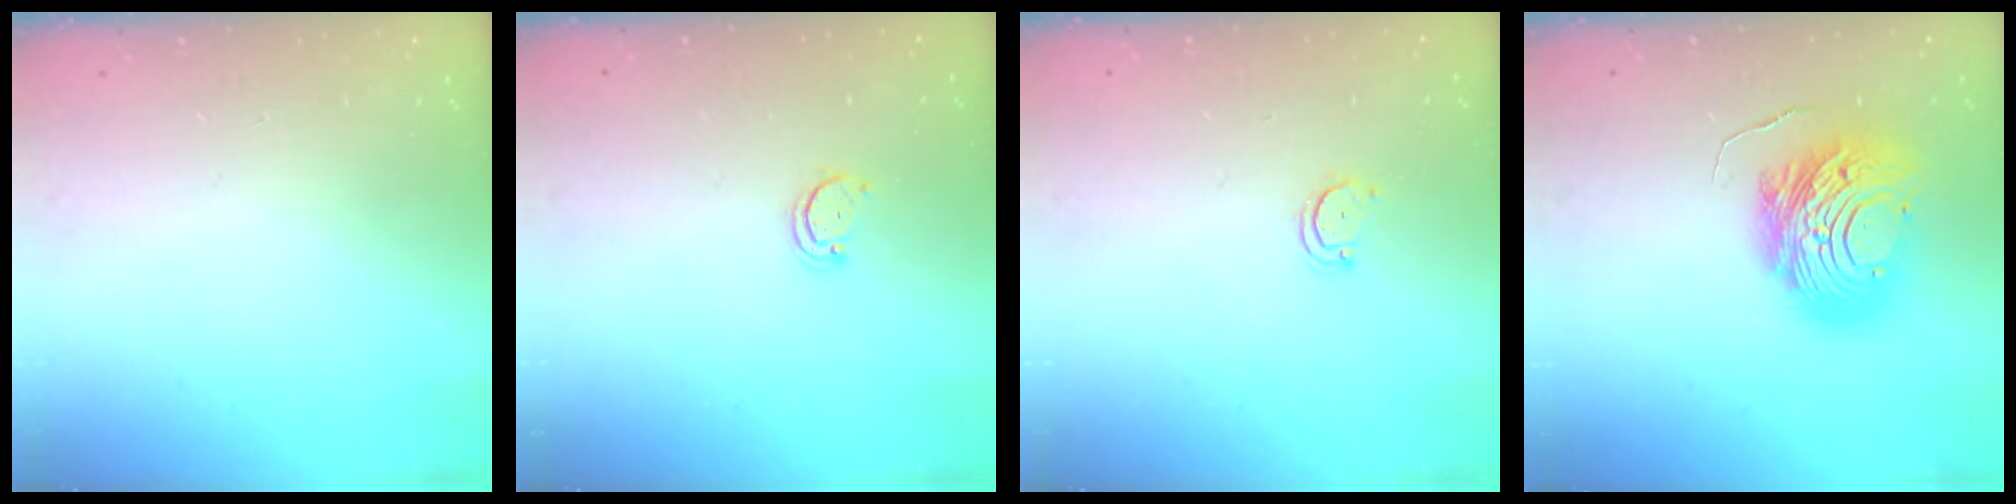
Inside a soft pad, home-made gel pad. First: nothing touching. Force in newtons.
{"total": 1.9, "press": 1.9, "slide": 0.2}
{"total": 3.0, "press": 3.0, "slide": 0.2}
{"total": 14.9, "press": 14.8, "slide": 1.4}